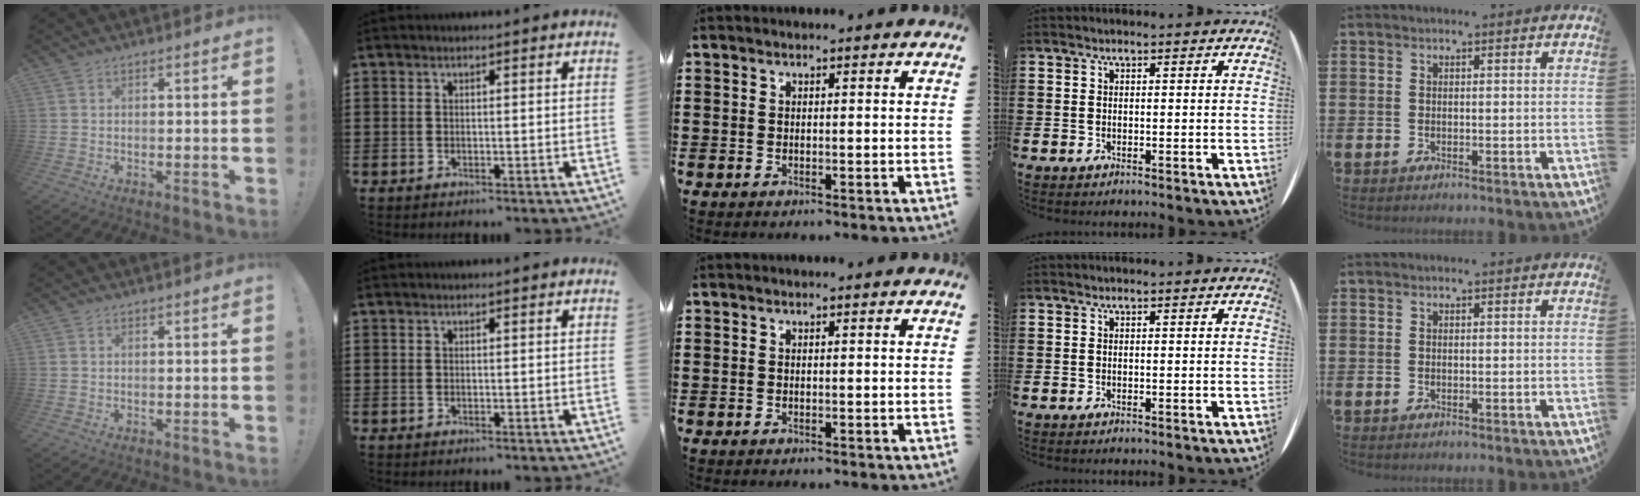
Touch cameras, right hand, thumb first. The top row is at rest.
{}